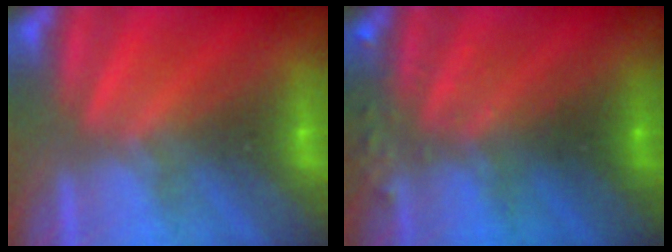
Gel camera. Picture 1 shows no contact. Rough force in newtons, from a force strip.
{"total": 3.1}